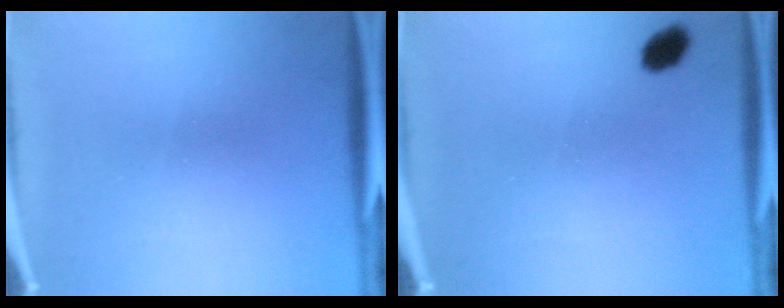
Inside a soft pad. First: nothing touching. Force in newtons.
{"total": 3.2}